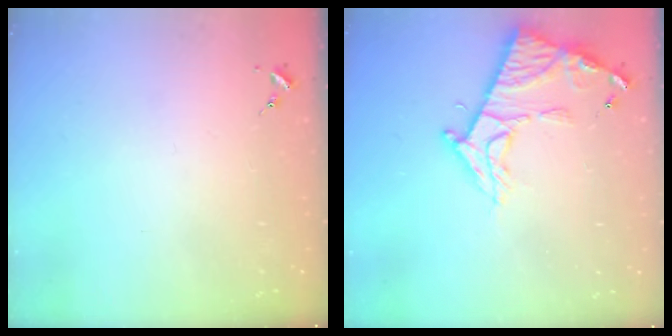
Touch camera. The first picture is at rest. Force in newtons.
{"total": 13.3, "press": 13.3, "slide": 1.1}